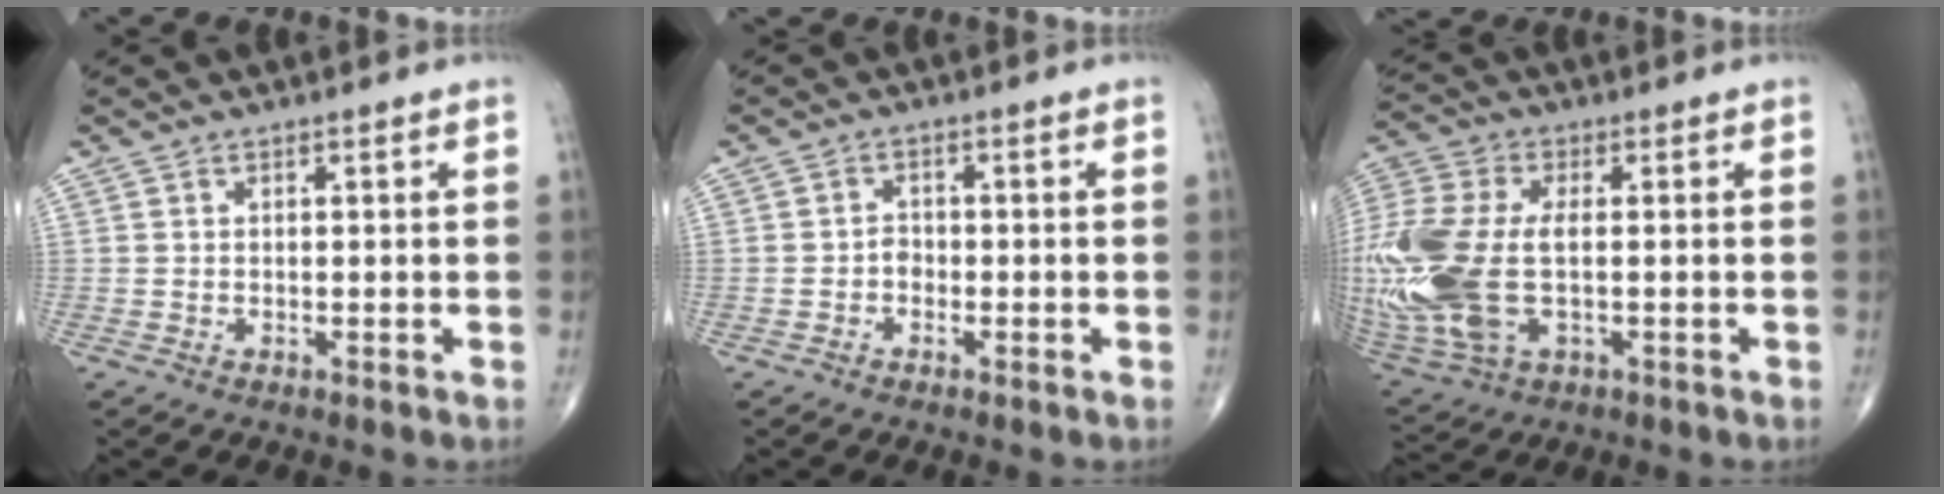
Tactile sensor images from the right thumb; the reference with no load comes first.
{"total": 1.8, "force": [-0.7, 1.4, 0.8], "torque": [-0.005, 0.006, -0.018]}
{"total": 24.1, "force": [-1.9, 13.4, 19.9], "torque": [-0.537, -0.008, -0.020]}